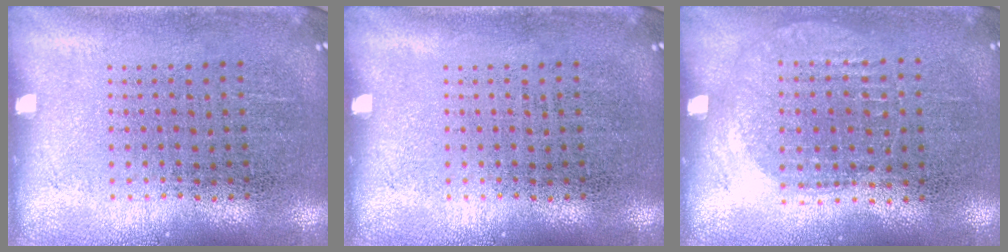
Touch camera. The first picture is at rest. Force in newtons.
{"total": 0.0}
{"total": 0.9, "press": 0.8, "slide": 0.3}